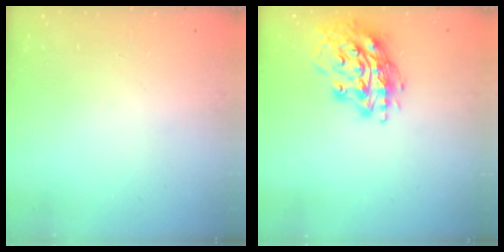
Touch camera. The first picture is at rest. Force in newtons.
{"total": 16.9, "press": 16.8, "slide": 1.5}